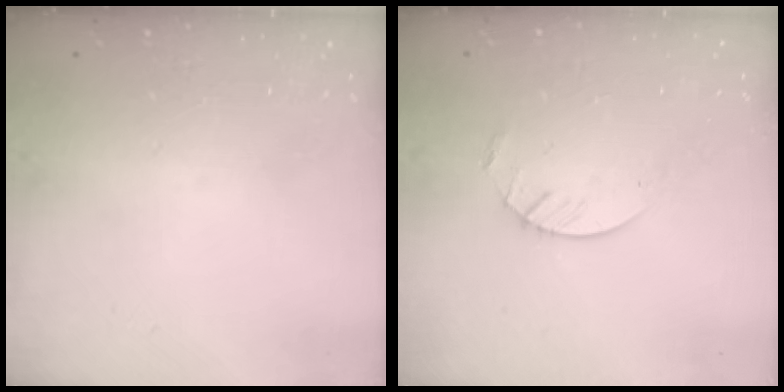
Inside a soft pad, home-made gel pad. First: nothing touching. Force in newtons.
{"total": 4.9, "press": 4.9, "slide": 0.4}